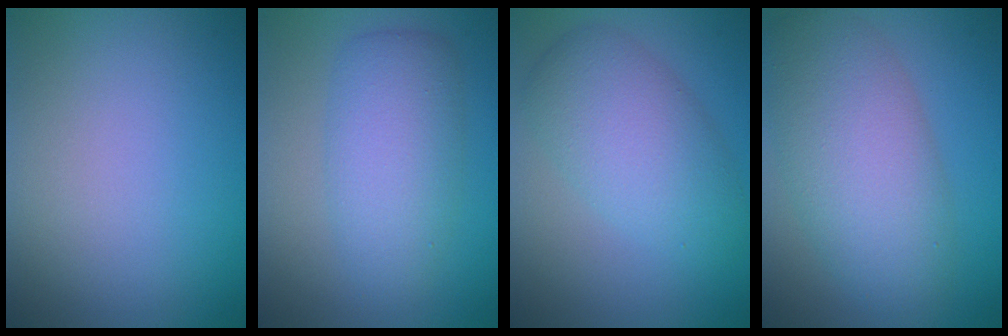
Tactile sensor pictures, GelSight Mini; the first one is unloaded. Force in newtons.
{"total": 5.2, "press": 5.2, "slide": 0.0}
{"total": 5.8, "press": 5.8, "slide": 0.1}
{"total": 7.9, "press": 7.9, "slide": 0.3}